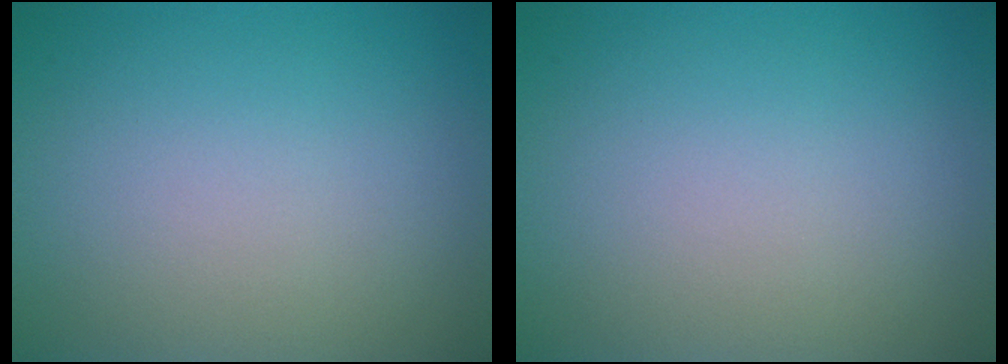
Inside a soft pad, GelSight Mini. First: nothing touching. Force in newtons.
{"total": 0.0}